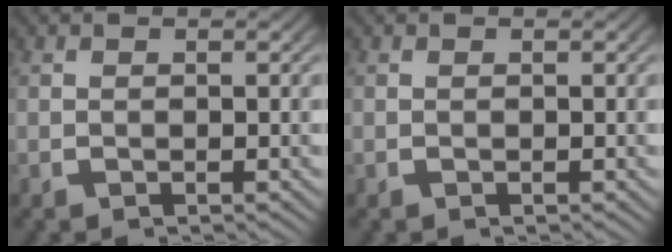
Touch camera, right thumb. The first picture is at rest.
{"total": 0.0}